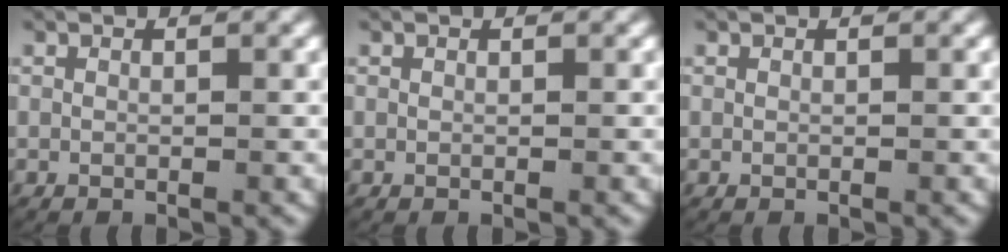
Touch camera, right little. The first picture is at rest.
{"total": 0.0}
{"total": 0.0}